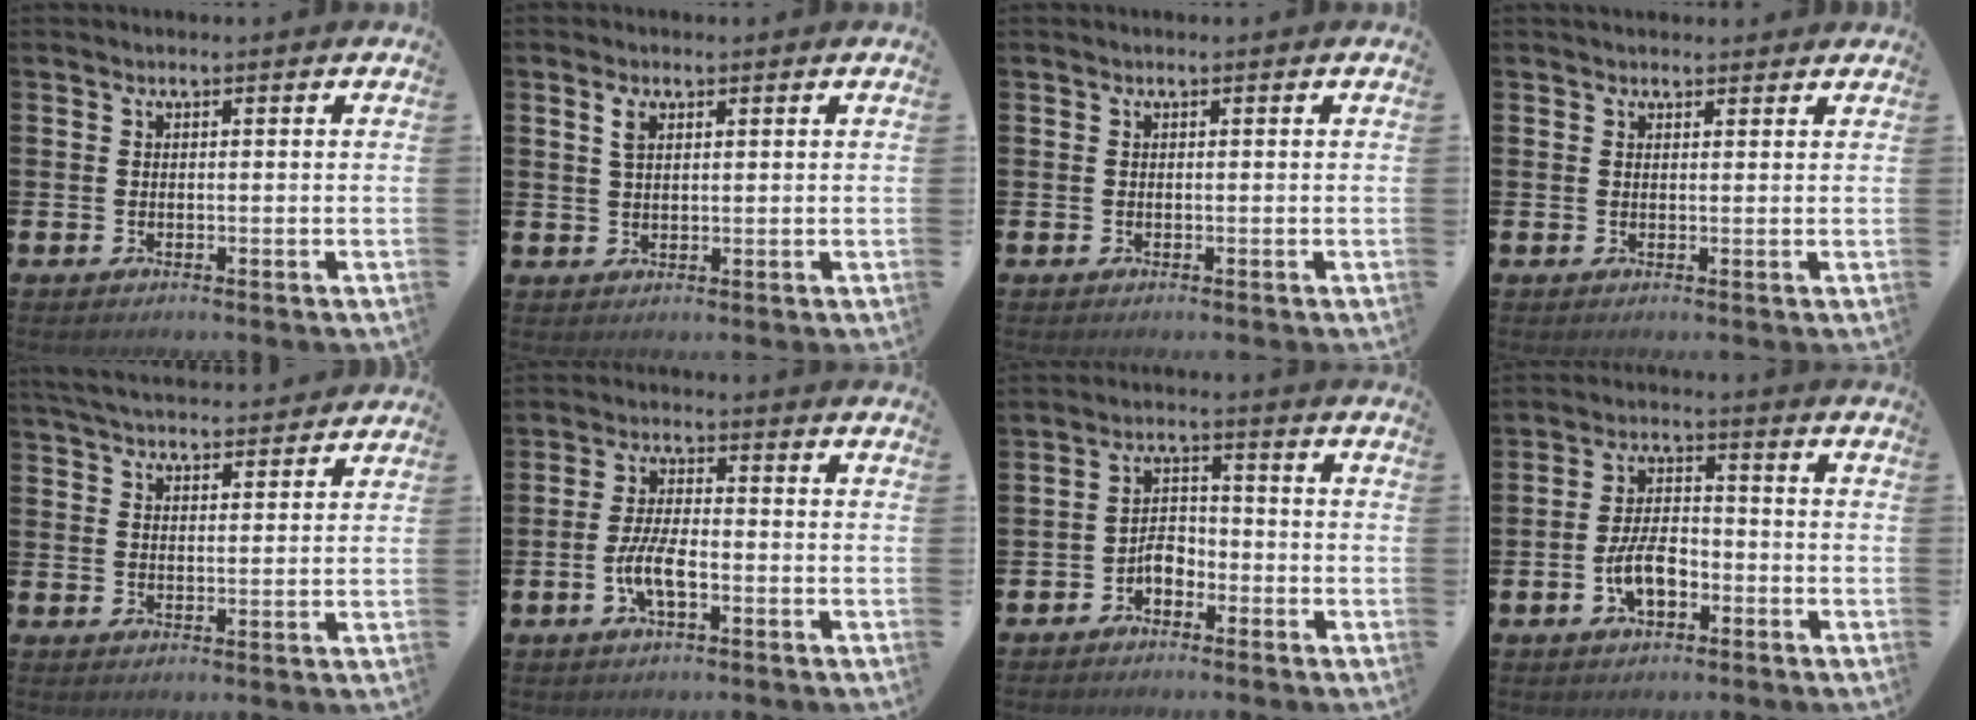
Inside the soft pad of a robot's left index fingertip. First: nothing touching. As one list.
[{"total": 2.3, "force": [1.4, 1.2, 1.4], "torque": [-0.012, -0.003, 0.020]}, {"total": 0.0}, {"total": 1.2, "force": [1.1, 0.5, 0.0], "torque": [0.017, -0.003, 0.016]}, {"total": 5.3, "force": [5.2, 0.6, 0.7], "torque": [-0.025, -0.028, 0.093]}, {"total": 5.4, "force": [-1.7, 2.0, 4.7], "torque": [-0.094, -0.003, -0.038]}, {"total": 3.4, "force": [-2.1, 2.0, 1.7], "torque": [-0.035, 0.009, -0.045]}, {"total": 5.8, "force": [-2.2, 3.0, 4.4], "torque": [-0.074, 0.008, -0.042]}]